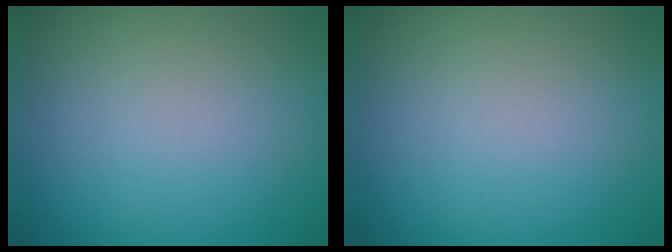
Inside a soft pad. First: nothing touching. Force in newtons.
{"total": 0.0}